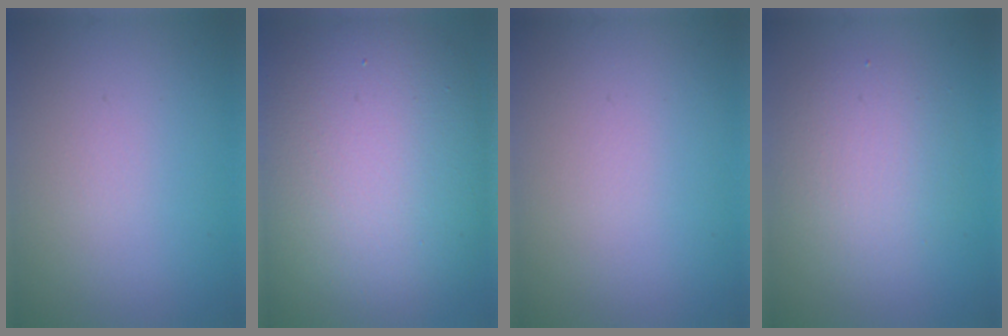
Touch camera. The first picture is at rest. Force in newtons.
{"total": 14.6, "press": 14.6, "slide": 0.9}
{"total": 0.0}
{"total": 3.8, "press": 3.8, "slide": 0.3}